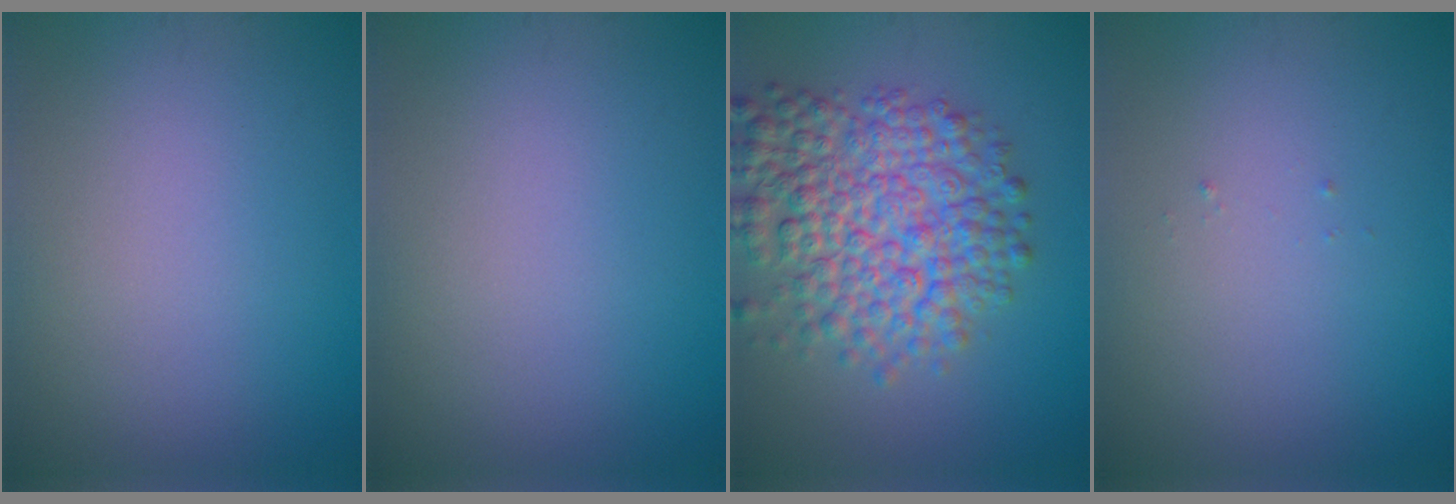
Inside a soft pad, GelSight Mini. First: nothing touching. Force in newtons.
{"total": 0.0}
{"total": 8.4, "press": 8.4, "slide": 0.3}
{"total": 0.0}